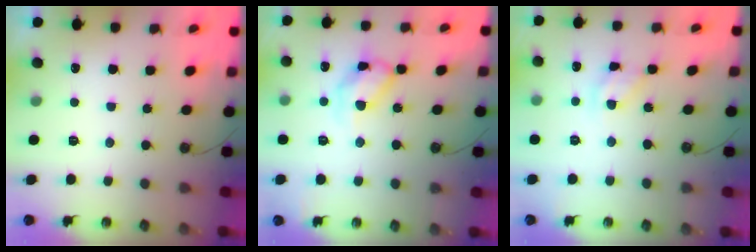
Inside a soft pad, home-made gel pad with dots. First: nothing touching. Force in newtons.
{"total": 12.2, "press": 12.1, "slide": 1.6}
{"total": 9.5, "press": 9.5, "slide": 0.6}